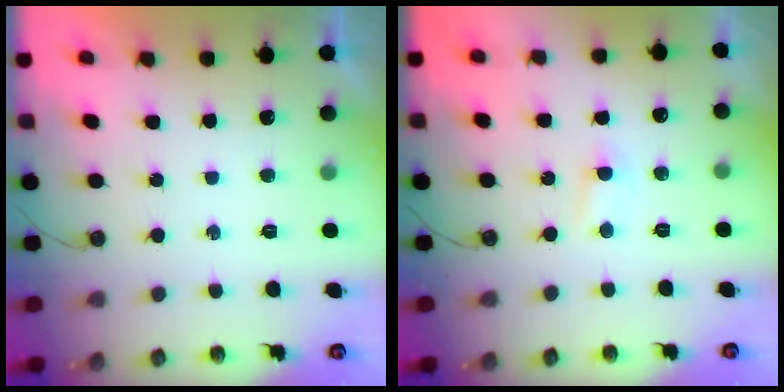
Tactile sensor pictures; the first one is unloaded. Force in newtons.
{"total": 5.1, "press": 3.1, "slide": 4.1}